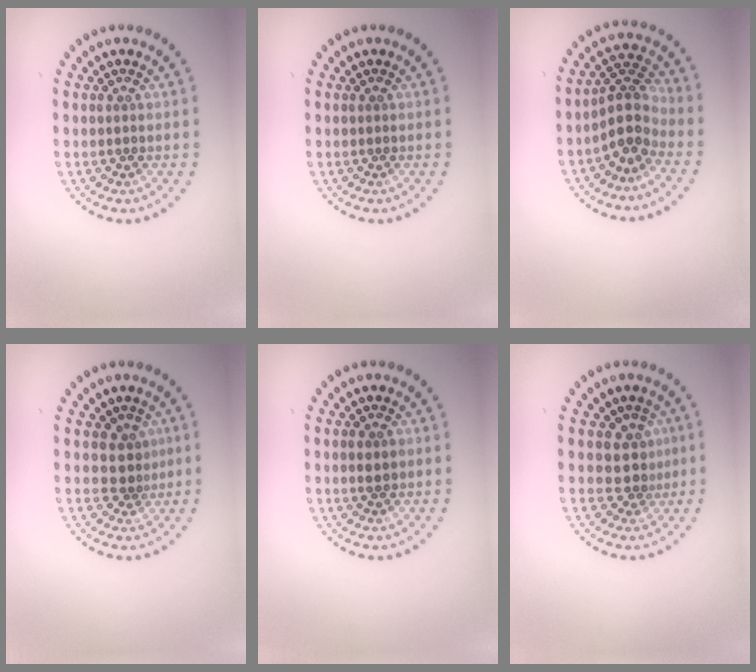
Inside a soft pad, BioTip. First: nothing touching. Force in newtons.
{"total": 0.0}
{"total": 3.2, "press": 2.4, "slide": 2.2}
{"total": 1.9, "press": 1.4, "slide": 1.4}
{"total": 1.2, "press": 1.2, "slide": 0.1}
{"total": 2.5, "press": 1.9, "slide": 1.6}